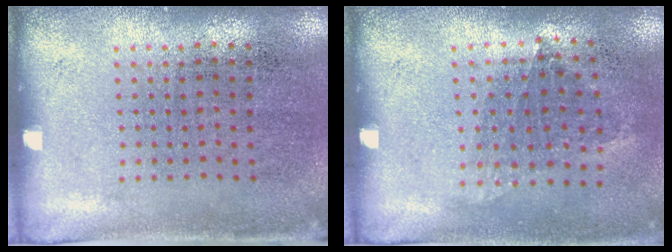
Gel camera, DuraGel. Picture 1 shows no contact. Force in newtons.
{"total": 1.0, "press": 0.8, "slide": 0.6}